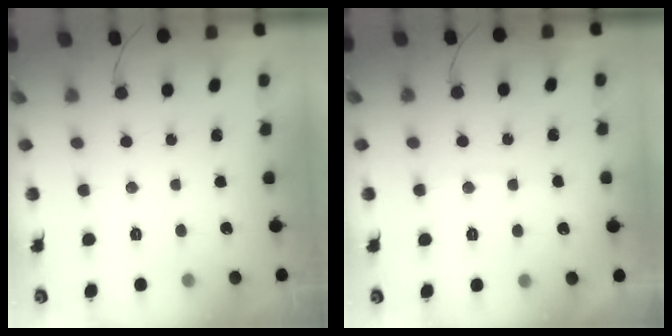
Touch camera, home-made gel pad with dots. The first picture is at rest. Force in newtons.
{"total": 4.2, "press": 4.1, "slide": 0.5}